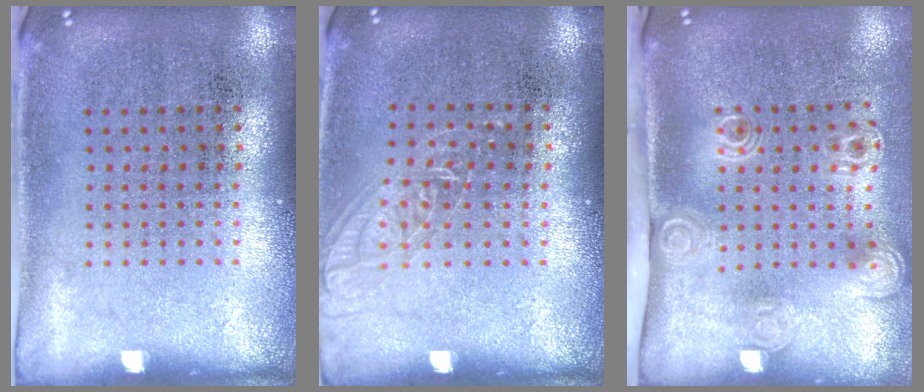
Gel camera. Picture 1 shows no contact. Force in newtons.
{"total": 1.2, "press": 1.1, "slide": 0.4}
{"total": 2.1, "press": 1.5, "slide": 1.5}